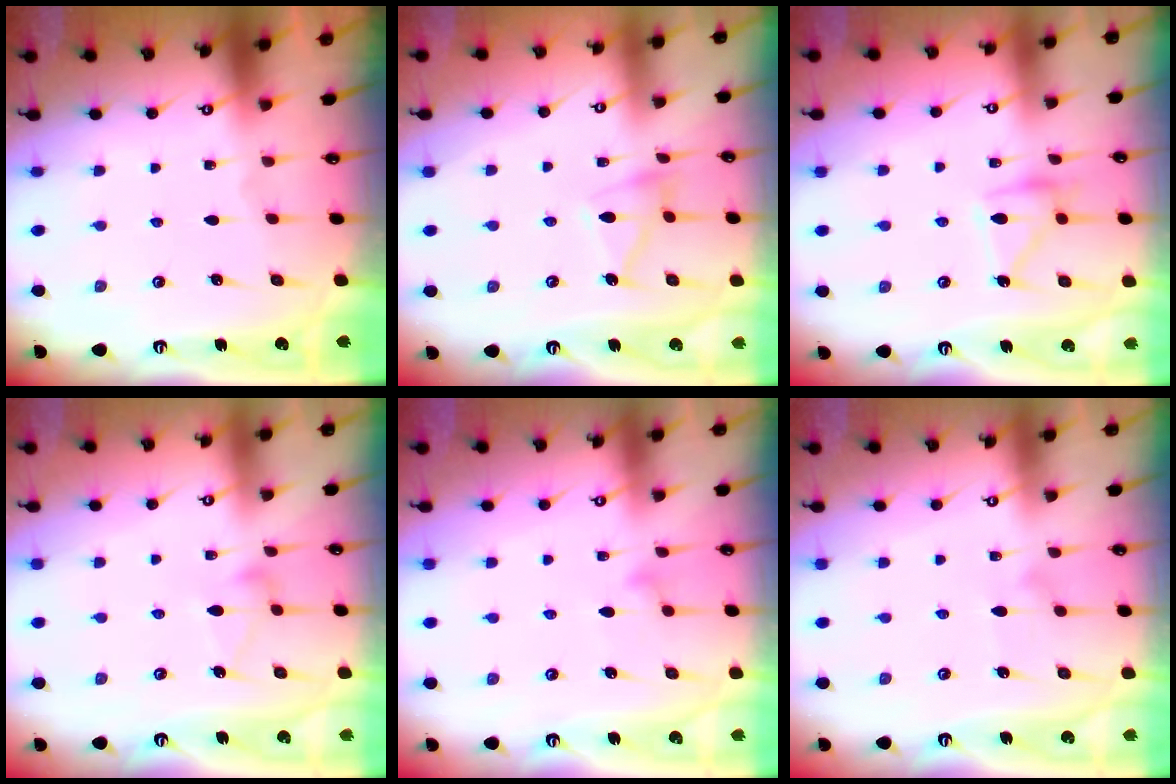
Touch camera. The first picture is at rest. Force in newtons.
{"total": 9.3, "press": 9.3, "slide": 0.8}
{"total": 13.5, "press": 13.5, "slide": 0.8}
{"total": 6.9, "press": 6.8, "slide": 0.4}
{"total": 9.1, "press": 9.1, "slide": 0.5}
{"total": 6.7, "press": 6.7, "slide": 0.3}